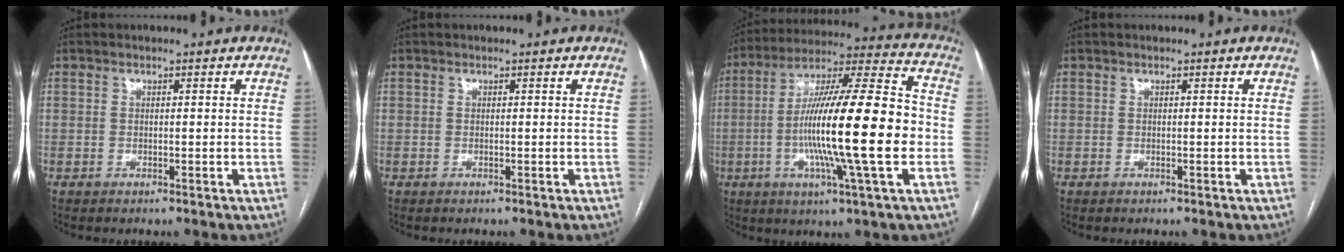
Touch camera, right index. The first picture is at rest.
{"total": 0.0}
{"total": 21.3, "force": [-3.2, 0.9, 21.1], "torque": [-0.362, 0.000, -0.061]}
{"total": 0.0}